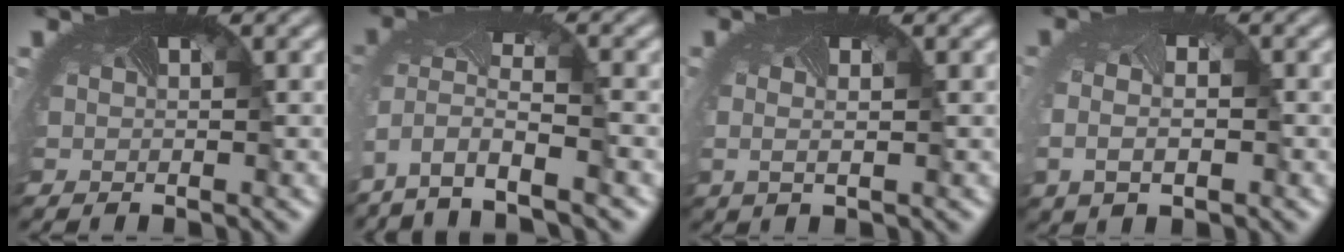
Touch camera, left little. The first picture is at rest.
{"total": 6.4, "force": [-3.7, 2.3, 4.7], "torque": [-0.128, -0.028, -0.060]}
{"total": 0.8, "force": [-0.2, 0.1, 0.8], "torque": [-0.028, -0.009, 0.001]}
{"total": 3.1, "force": [-0.7, 1.9, 2.3], "torque": [-0.069, -0.016, -0.006]}